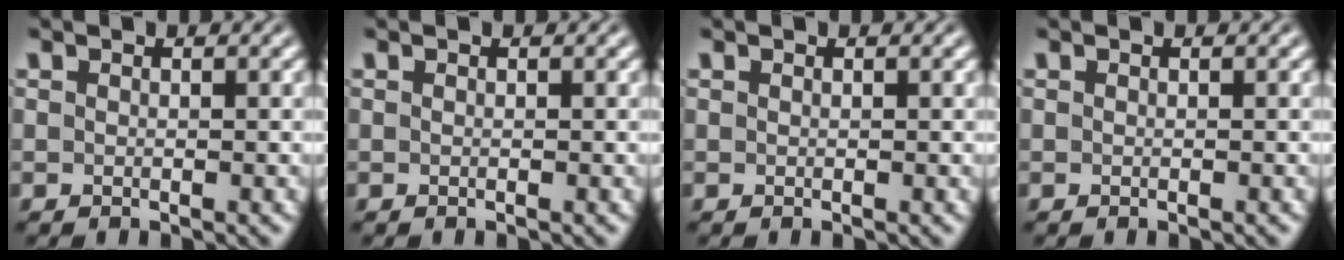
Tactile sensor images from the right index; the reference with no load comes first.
{"total": 0.0}
{"total": 0.0}
{"total": 0.0}